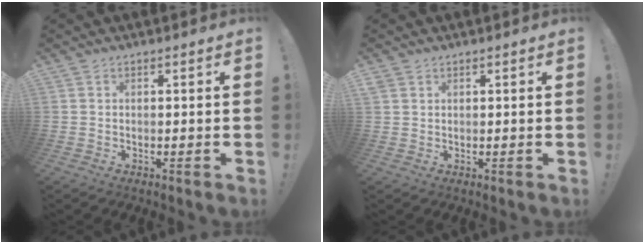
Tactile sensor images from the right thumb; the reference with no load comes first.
{"total": 1.6, "force": [1.1, 1.2, 0.4], "torque": [-0.001, -0.004, 0.020]}